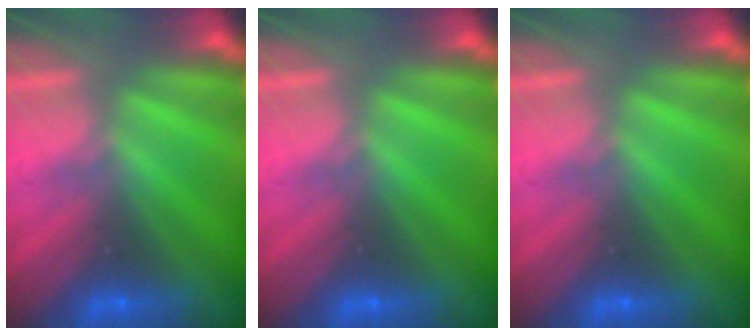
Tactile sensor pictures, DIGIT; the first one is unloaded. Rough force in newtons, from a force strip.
{"total": 0.0}
{"total": 0.0}